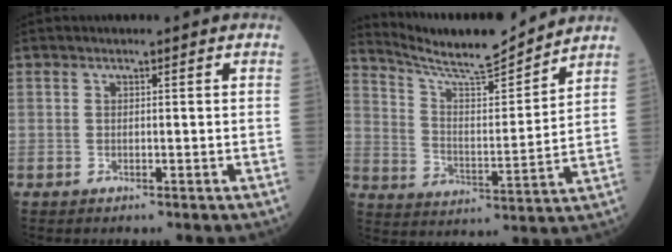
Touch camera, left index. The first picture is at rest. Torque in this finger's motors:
{"motor_torque": [-0.20, -0.48, 0.11, 0.03]}